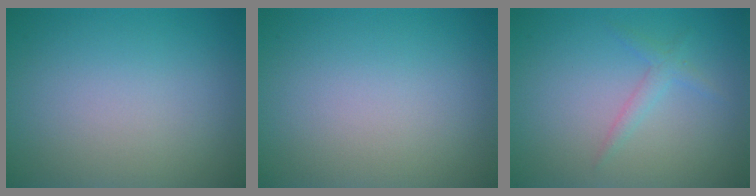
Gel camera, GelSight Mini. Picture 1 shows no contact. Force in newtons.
{"total": 0.0}
{"total": 1.4, "press": 1.4, "slide": 0.0}